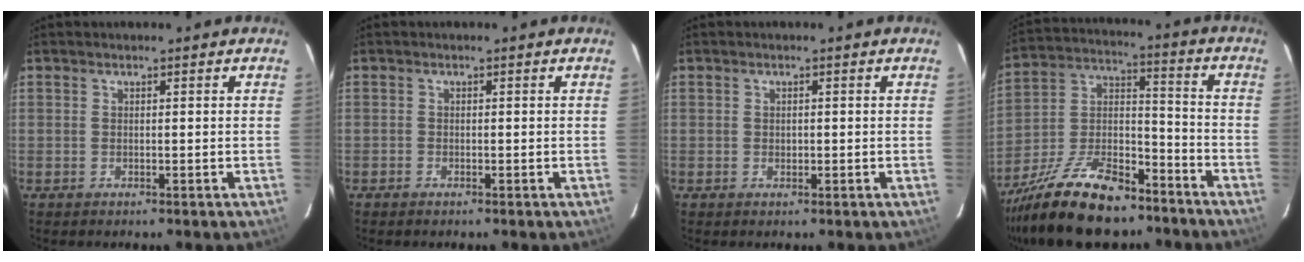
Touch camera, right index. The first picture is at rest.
{"total": 0.6, "force": [-0.6, 0.3, 0.0], "torque": [-0.002, -0.001, -0.013]}
{"total": 0.6, "force": [0.0, 0.6, 0.2], "torque": [-0.001, 0.001, 0.001]}
{"total": 20.1, "force": [-14.3, 8.8, 10.9], "torque": [-0.230, 0.005, -0.243]}